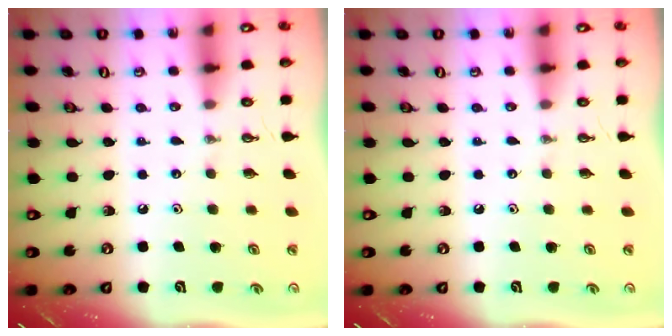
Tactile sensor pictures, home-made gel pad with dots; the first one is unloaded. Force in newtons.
{"total": 0.0}